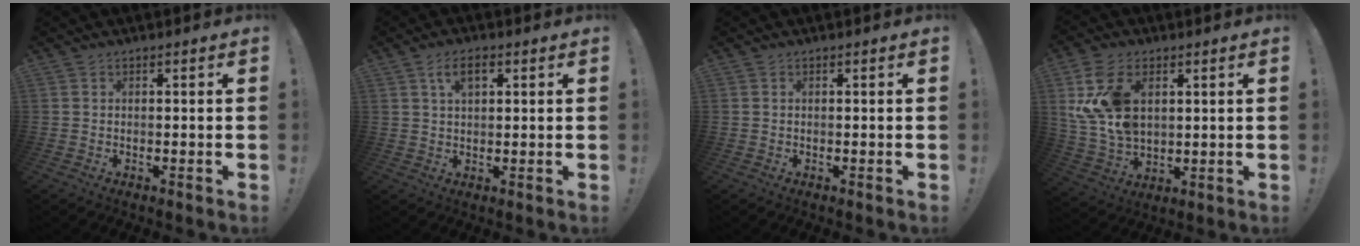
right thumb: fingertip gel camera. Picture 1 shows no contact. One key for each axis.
{"total": 5.3, "fx": 2.2, "fy": 2.8, "fz": 4.0, "tx": -0.067, "ty": 0.002, "tz": 0.037}
{"total": 0.0}
{"total": 14.9, "fx": 4.8, "fy": 9.9, "fz": 10.1, "tx": -0.204, "ty": -0.014, "tz": 0.094}